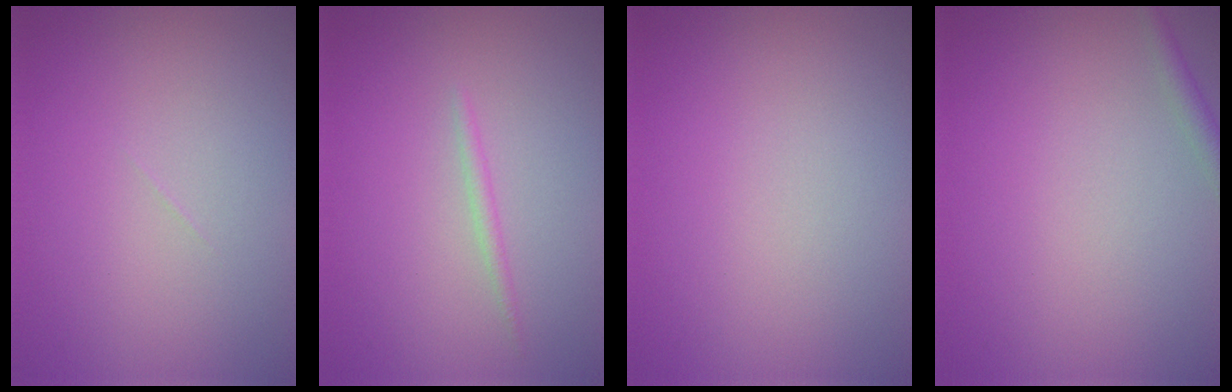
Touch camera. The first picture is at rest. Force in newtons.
{"total": 0.8, "press": 0.8, "slide": 0.0}
{"total": 0.0}
{"total": 1.4, "press": 1.4, "slide": 0.1}